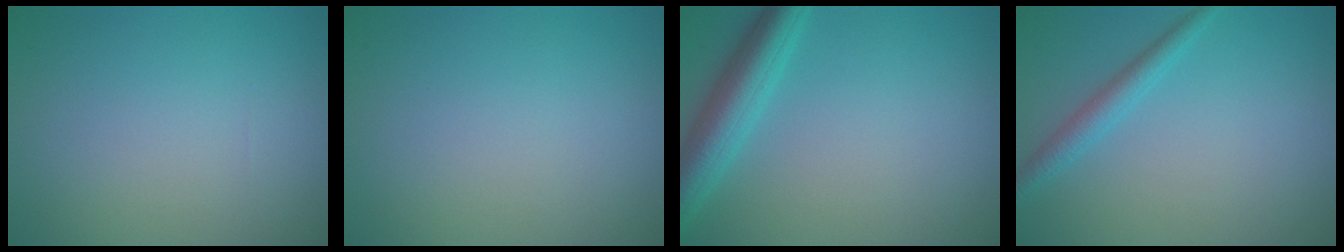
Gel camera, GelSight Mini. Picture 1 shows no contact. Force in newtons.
{"total": 0.0}
{"total": 4.8, "press": 4.8, "slide": 0.2}
{"total": 2.1, "press": 2.1, "slide": 0.1}